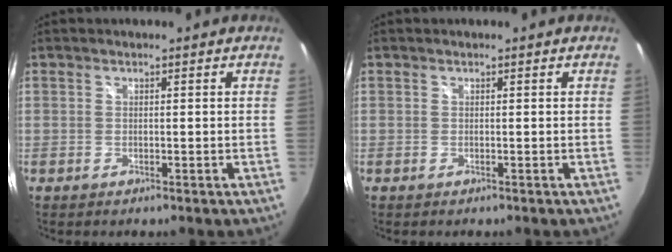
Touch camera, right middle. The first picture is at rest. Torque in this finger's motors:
{"motor_torque": [-0.36, -0.11, 0.05, 0.00]}